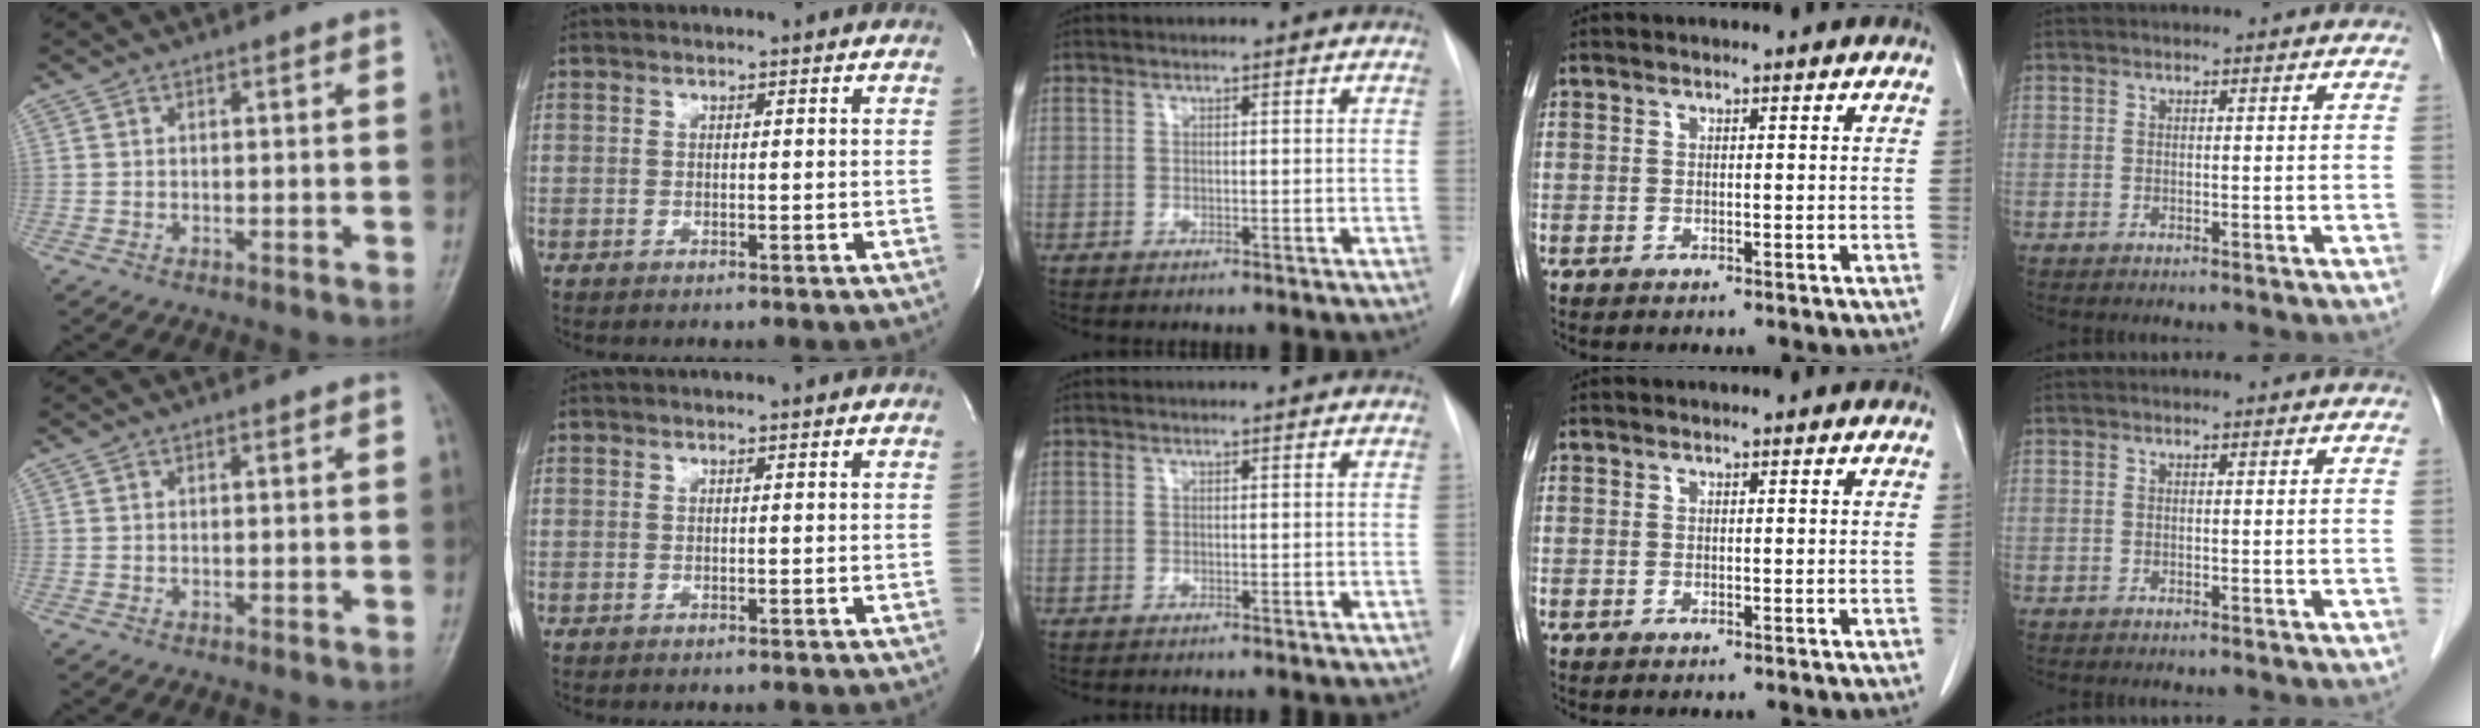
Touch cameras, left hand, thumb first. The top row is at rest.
{}